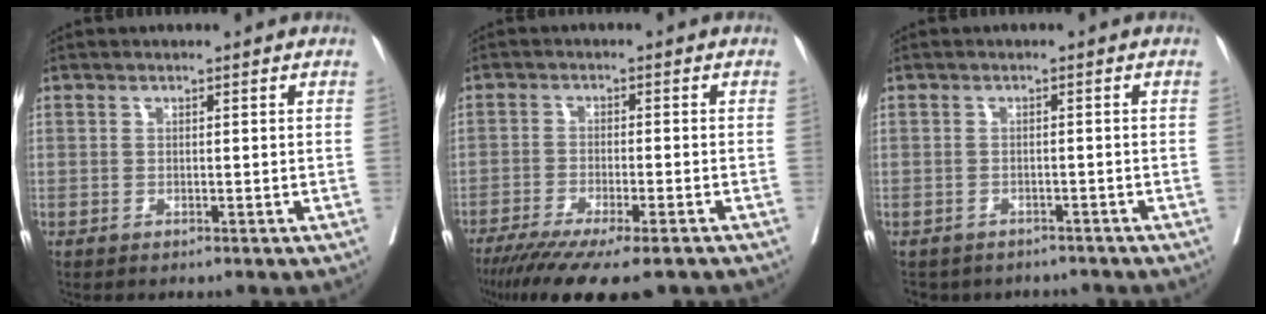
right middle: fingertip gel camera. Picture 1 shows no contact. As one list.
[{"total": 14.8, "force": [-11.6, 1.9, 9.0], "torque": [-0.136, -0.036, -0.180]}, {"total": 7.7, "force": [-6.9, 3.3, 1.3], "torque": [-0.022, 0.006, -0.080]}]